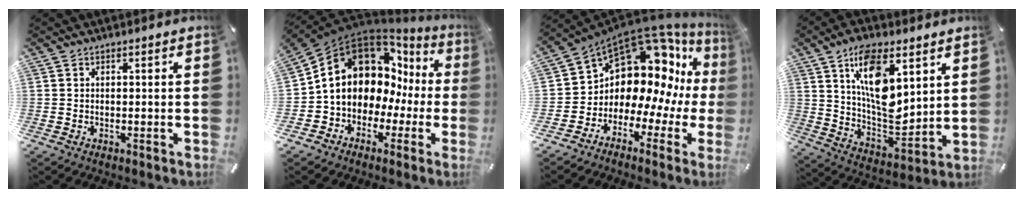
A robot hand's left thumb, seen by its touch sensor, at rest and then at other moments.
{"total": 14.5, "force": [4.7, 11.2, 8.0], "torque": [-0.139, -0.043, 0.083]}
{"total": 14.8, "force": [6.7, 10.7, 7.6], "torque": [-0.136, -0.086, 0.129]}
{"total": 16.4, "force": [7.5, 8.3, 12.1], "torque": [-0.218, -0.035, 0.130]}